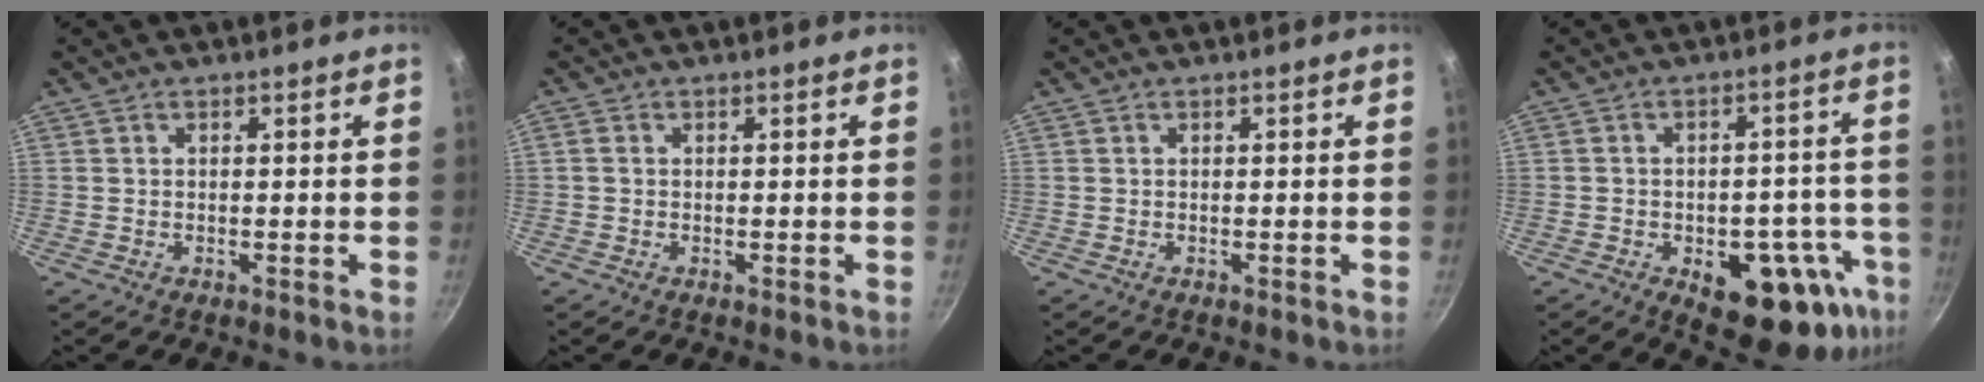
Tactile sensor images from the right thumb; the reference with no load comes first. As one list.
[{"total": 1.0, "force": [0.0, 0.8, 0.5], "torque": [-0.009, 0.004, -0.001]}, {"total": 0.0}, {"total": 18.0, "force": [-7.6, 9.5, 13.3], "torque": [-0.104, 0.022, -0.094]}]